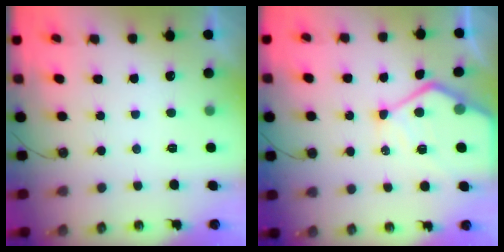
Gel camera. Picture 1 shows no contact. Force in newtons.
{"total": 13.6, "press": 13.5, "slide": 1.2}